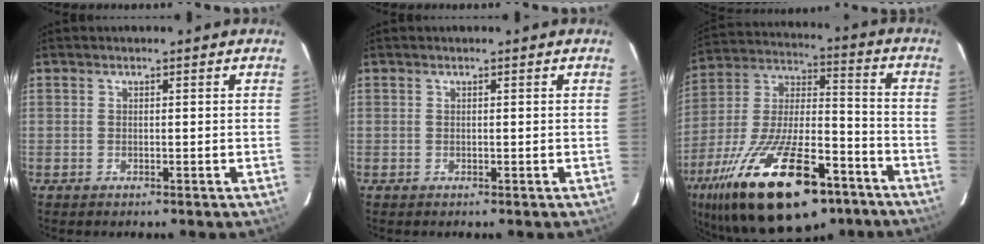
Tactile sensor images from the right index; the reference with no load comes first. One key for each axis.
{"total": 0.0}
{"total": 30.9, "fx": -18.5, "fy": 12.1, "fz": 21.6, "tx": -0.412, "ty": -0.024, "tz": -0.289}